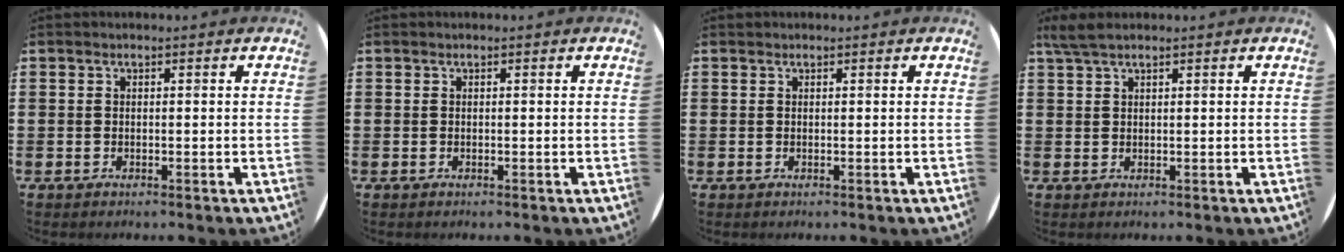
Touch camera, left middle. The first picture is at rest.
{"total": 0.0}
{"total": 0.0}
{"total": 2.5, "force": [1.9, 0.4, 1.6], "torque": [-0.033, 0.004, 0.033]}